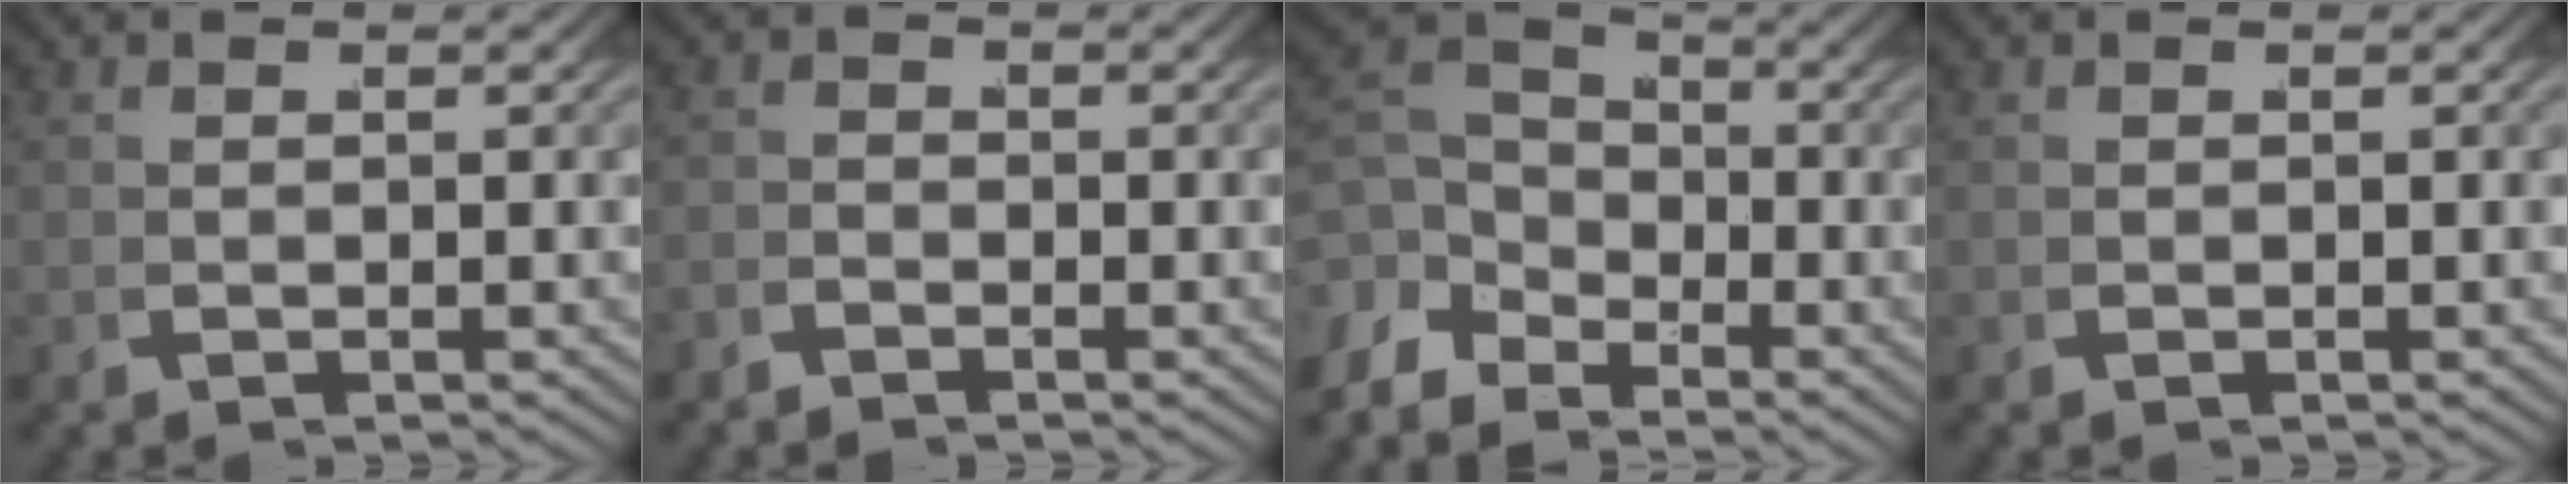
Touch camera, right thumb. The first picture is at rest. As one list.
[{"total": 1.3, "force": [-1.2, 0.2, -0.2], "torque": [0.014, -0.001, -0.029]}, {"total": 5.2, "force": [-0.4, 3.8, 3.5], "torque": [-0.056, -0.008, -0.011]}, {"total": 0.0}]